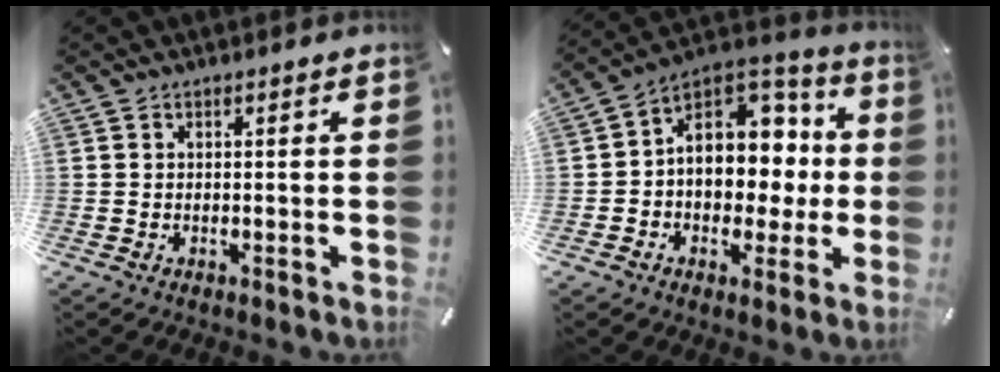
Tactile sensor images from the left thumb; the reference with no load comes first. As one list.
[{"total": 12.1, "force": [0.5, 10.4, 6.1], "torque": [-0.081, -0.014, 0.016]}]